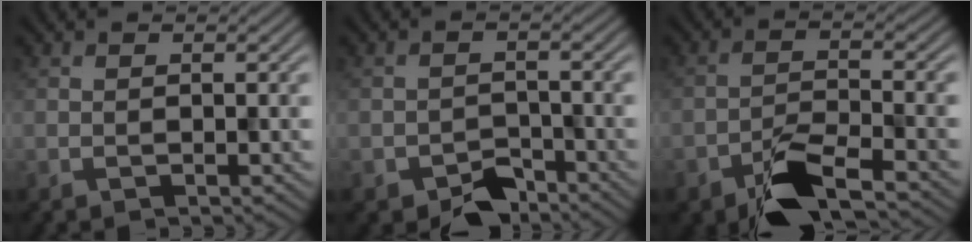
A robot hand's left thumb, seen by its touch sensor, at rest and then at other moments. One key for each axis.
{"total": 4.1, "fx": -3.1, "fy": 2.2, "fz": 1.5, "tx": -0.022, "ty": -0.006, "tz": -0.057}
{"total": 6.9, "fx": -4.8, "fy": 2.3, "fz": 4.3, "tx": -0.080, "ty": 0.000, "tz": -0.093}